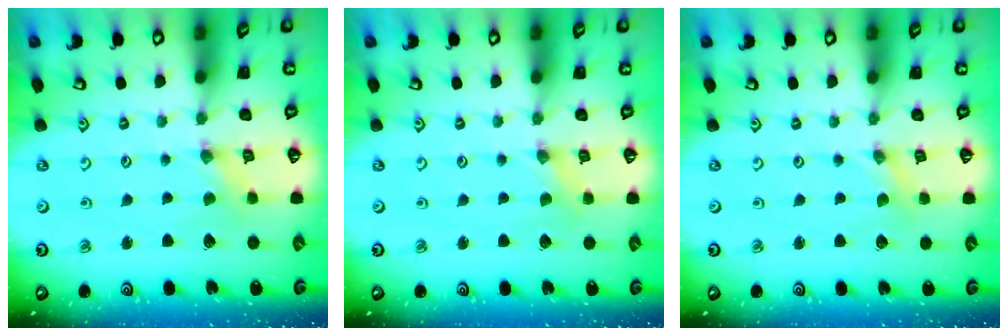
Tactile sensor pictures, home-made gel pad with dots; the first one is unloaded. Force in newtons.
{"total": 0.0}
{"total": 0.0}